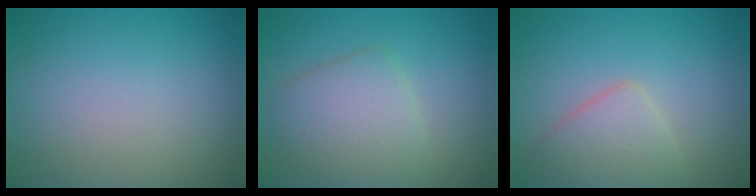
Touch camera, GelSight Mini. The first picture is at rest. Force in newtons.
{"total": 4.5, "press": 4.5, "slide": 0.2}
{"total": 3.3, "press": 3.3, "slide": 0.1}